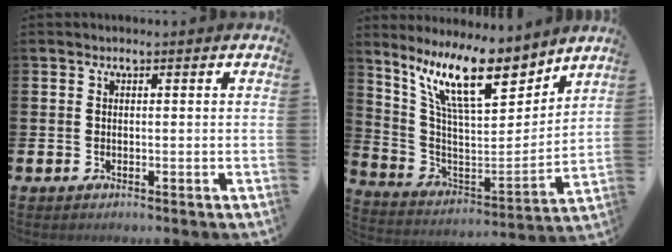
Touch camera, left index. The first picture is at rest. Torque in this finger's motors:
{"motor_torque": [1.08, -1.06, 1.05, 0.21]}